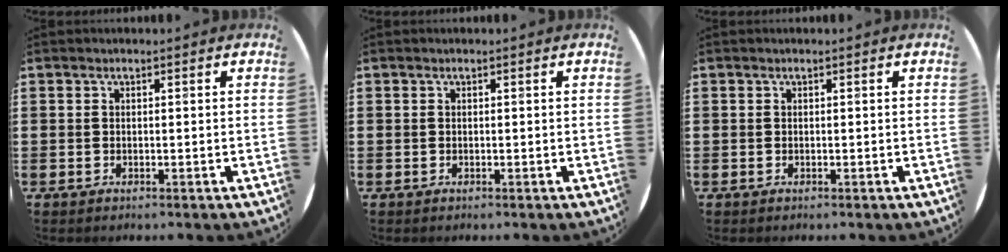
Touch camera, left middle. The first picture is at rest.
{"total": 0.0}
{"total": 0.0}